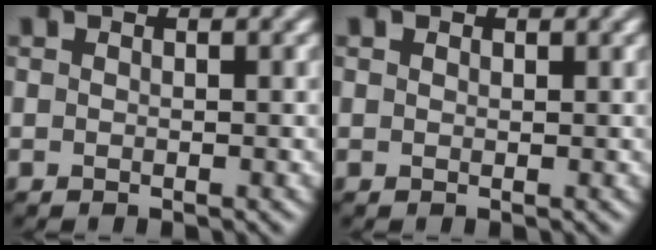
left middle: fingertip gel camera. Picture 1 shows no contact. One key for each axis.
{"total": 0.5, "fx": 0.4, "fy": 0.3, "fz": 0.1, "tx": -0.001, "ty": 0.000, "tz": 0.005}